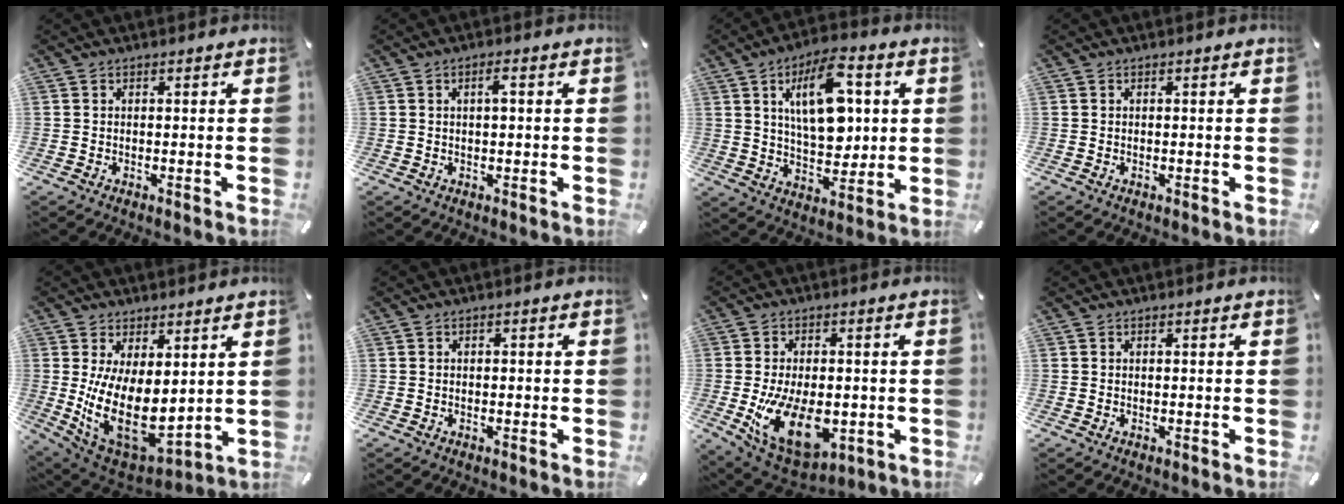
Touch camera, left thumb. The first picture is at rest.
{"total": 2.5, "force": [0.5, 0.8, 2.3], "torque": [-0.038, 0.002, 0.005]}
{"total": 16.2, "force": [4.9, 8.6, 12.8], "torque": [-0.216, -0.005, 0.079]}
{"total": 0.0}
{"total": 16.9, "force": [1.9, 10.0, 13.5], "torque": [-0.233, -0.051, 0.053]}
{"total": 0.8, "force": [-0.2, 0.5, 0.6], "torque": [-0.012, 0.000, -0.005]}
{"total": 17.7, "force": [-3.3, 11.1, 13.4], "torque": [-0.224, -0.011, -0.042]}
{"total": 0.0}